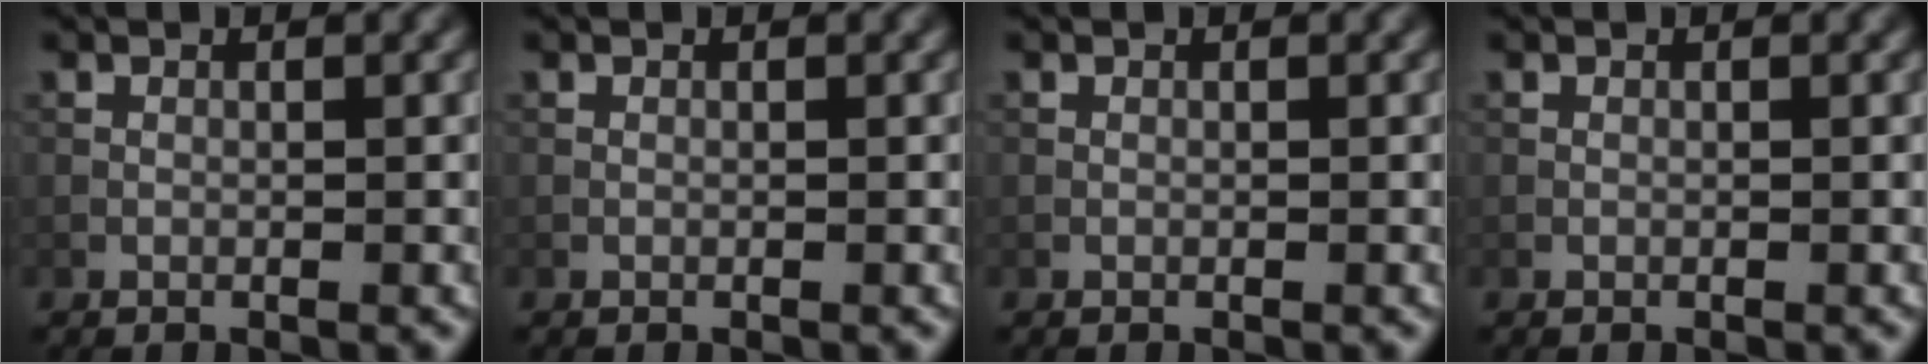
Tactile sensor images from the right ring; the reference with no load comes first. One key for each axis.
{"total": 0.0}
{"total": 0.0}
{"total": 0.0}